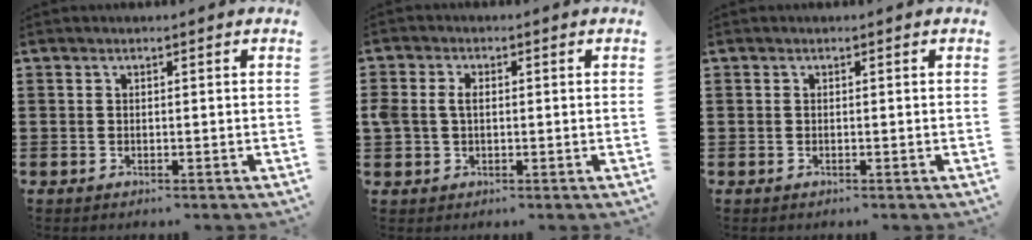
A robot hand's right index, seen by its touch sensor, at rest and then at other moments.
{"total": 2.9, "force": [0.2, 2.0, 2.1], "torque": [-0.052, 0.006, 0.001]}
{"total": 0.0}